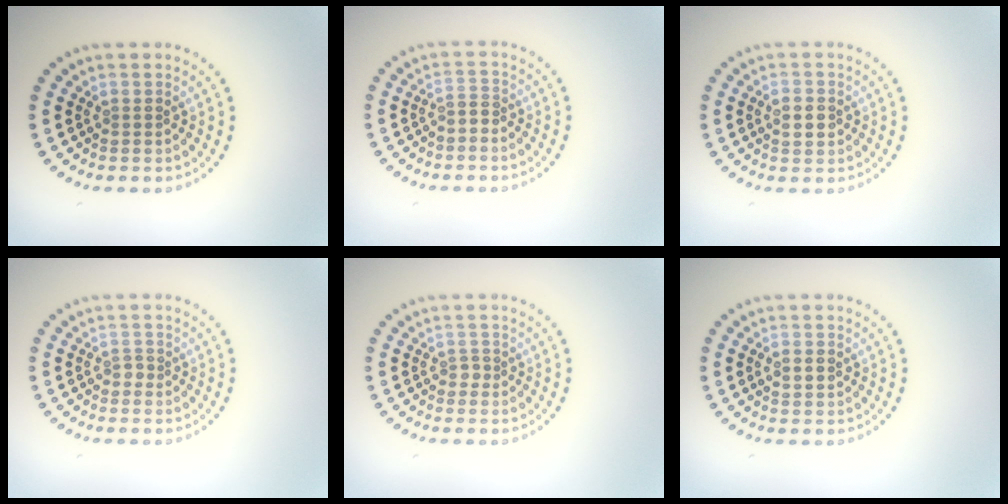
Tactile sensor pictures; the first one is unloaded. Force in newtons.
{"total": 1.1, "press": 0.9, "slide": 0.7}
{"total": 2.5, "press": 2.5, "slide": 0.0}
{"total": 0.9, "press": 0.6, "slide": 0.6}
{"total": 0.8, "press": 0.6, "slide": 0.5}
{"total": 2.1, "press": 2.1, "slide": 0.2}